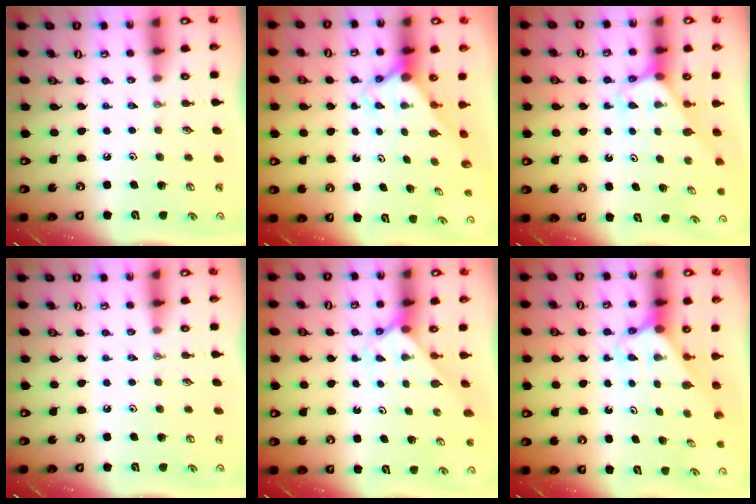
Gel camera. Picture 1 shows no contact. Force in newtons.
{"total": 2.7, "press": 2.7, "slide": 0.2}
{"total": 3.2, "press": 3.2, "slide": 0.2}
{"total": 0.0}
{"total": 2.4, "press": 2.4, "slide": 0.1}
{"total": 2.6, "press": 2.6, "slide": 0.2}